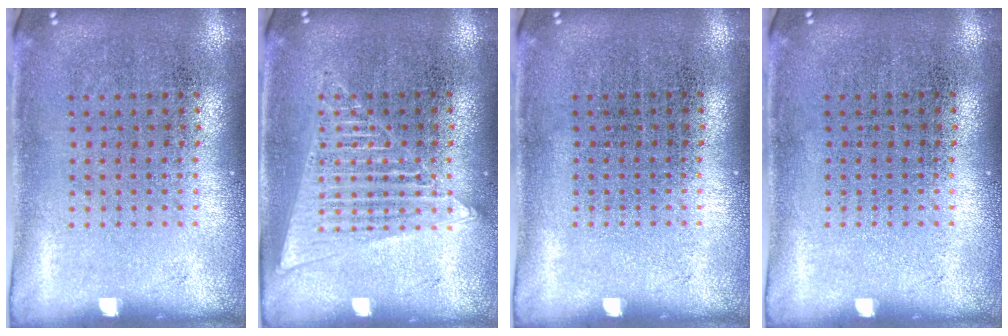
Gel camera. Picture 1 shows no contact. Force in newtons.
{"total": 2.4, "press": 2.4, "slide": 0.3}
{"total": 0.0}
{"total": 0.0}